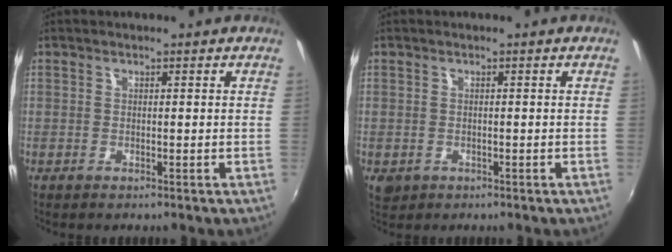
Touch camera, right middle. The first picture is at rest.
{"total": 2.6, "force": [-0.9, 2.1, 1.3], "torque": [-0.028, -0.006, -0.010]}